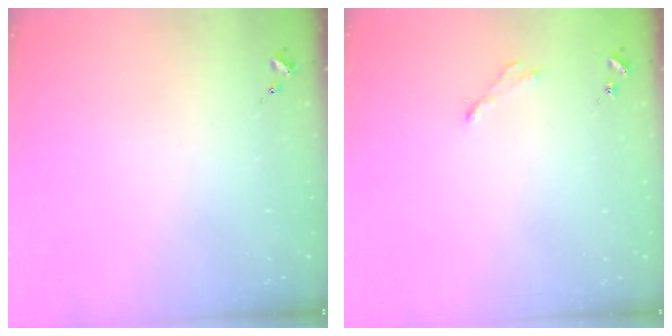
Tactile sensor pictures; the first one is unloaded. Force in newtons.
{"total": 2.5, "press": 2.5, "slide": 0.3}